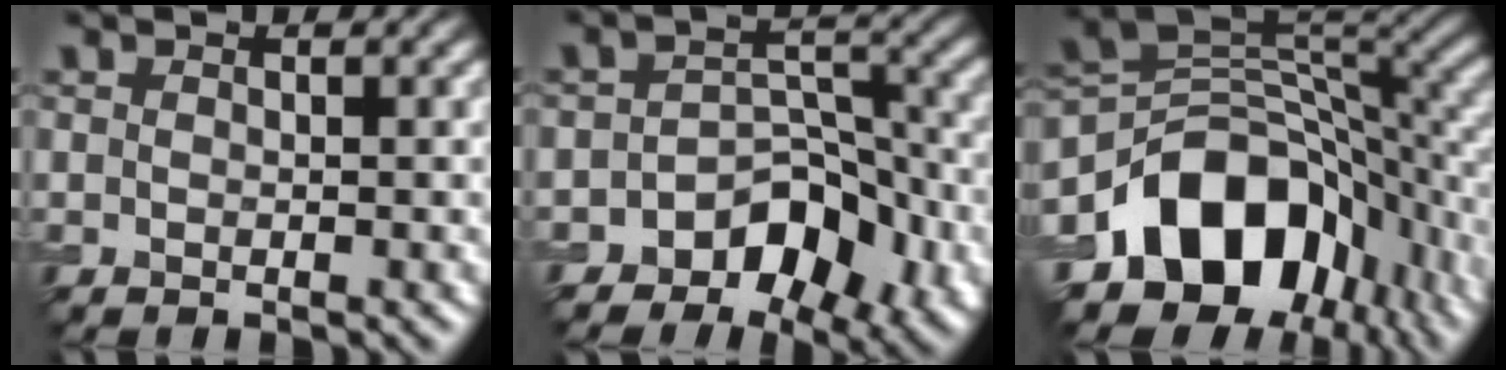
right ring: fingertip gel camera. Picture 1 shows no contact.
{"total": 6.4, "force": [-3.6, 3.9, 3.7], "torque": [-0.037, 0.003, -0.064]}
{"total": 13.0, "force": [-5.3, 8.7, 8.0], "torque": [-0.130, -0.001, -0.094]}